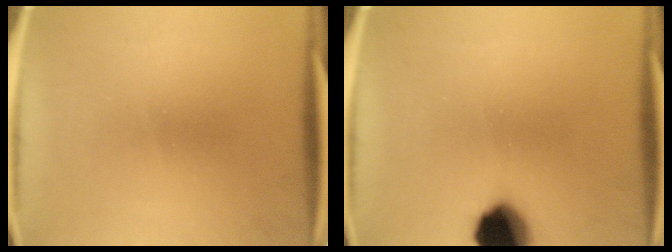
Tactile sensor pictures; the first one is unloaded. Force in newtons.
{"total": 12.3}